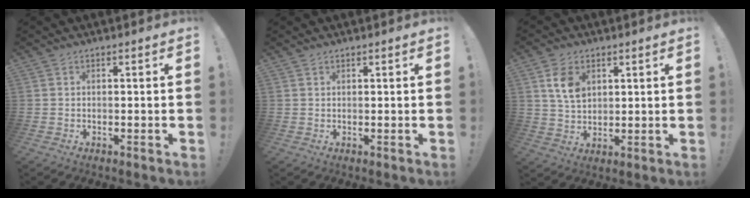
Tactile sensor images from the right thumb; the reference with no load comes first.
{"total": 0.7, "force": [0.6, 0.3, 0.1], "torque": [-0.002, -0.001, 0.012]}
{"total": 8.5, "force": [3.4, 5.9, 5.1], "torque": [-0.076, -0.006, 0.066]}